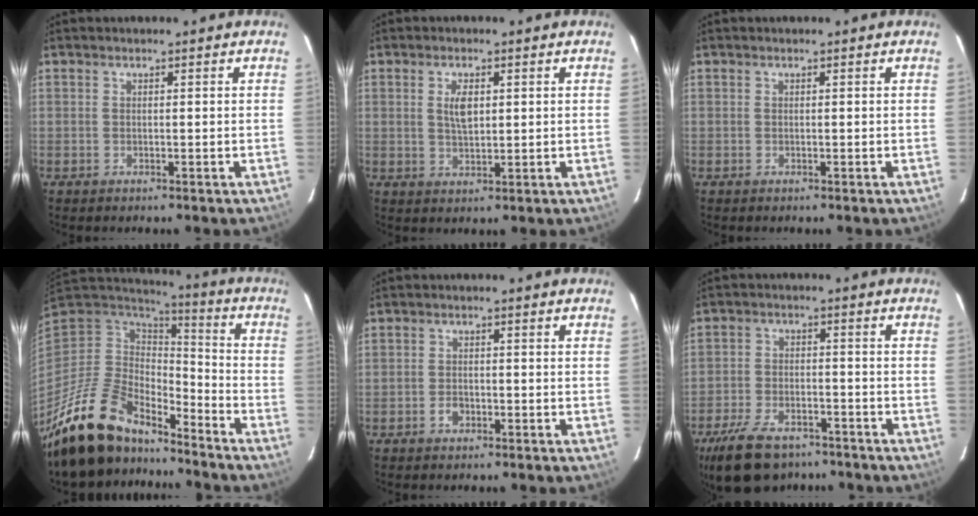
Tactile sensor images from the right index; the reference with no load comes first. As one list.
[{"total": 4.0, "force": [1.0, 2.0, 3.3], "torque": [-0.060, 0.001, 0.020]}, {"total": 0.0}, {"total": 19.2, "force": [-15.7, 7.3, 8.5], "torque": [-0.181, -0.023, -0.275]}, {"total": 2.3, "force": [-1.2, 1.7, 1.1], "torque": [-0.021, 0.004, -0.020]}, {"total": 13.9, "force": [-10.1, 6.9, 6.7], "torque": [-0.161, -0.008, -0.166]}]